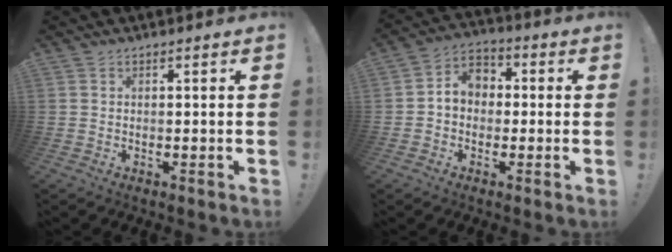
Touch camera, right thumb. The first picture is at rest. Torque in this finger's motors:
{"motor_torque": [0.33, 0.33, 0.00, 0.00, 0.00]}